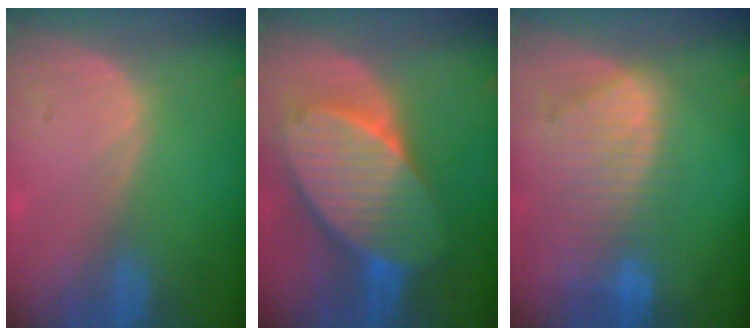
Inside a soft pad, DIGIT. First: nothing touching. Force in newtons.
{"total": 10.8, "press": 10.8, "slide": 0.6}
{"total": 8.8, "press": 7.9, "slide": 4.0}